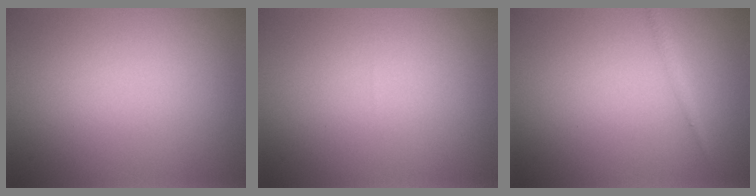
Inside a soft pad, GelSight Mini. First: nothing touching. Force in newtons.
{"total": 0.0}
{"total": 0.9, "press": 0.9, "slide": 0.1}